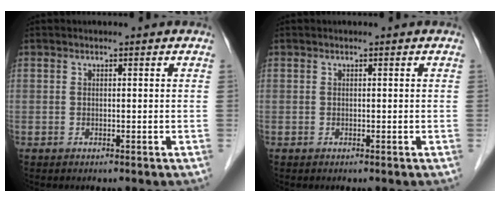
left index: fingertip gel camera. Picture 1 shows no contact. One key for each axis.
{"total": 0.0}